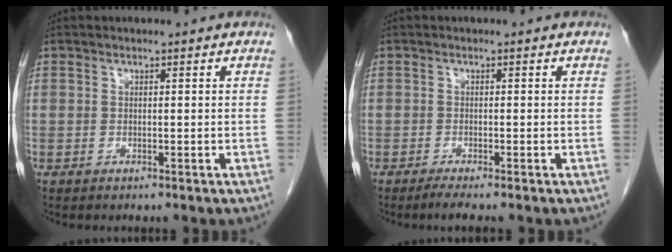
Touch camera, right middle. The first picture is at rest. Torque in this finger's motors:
{"motor_torque": [0.21, -0.19, 0.03, 0.00]}